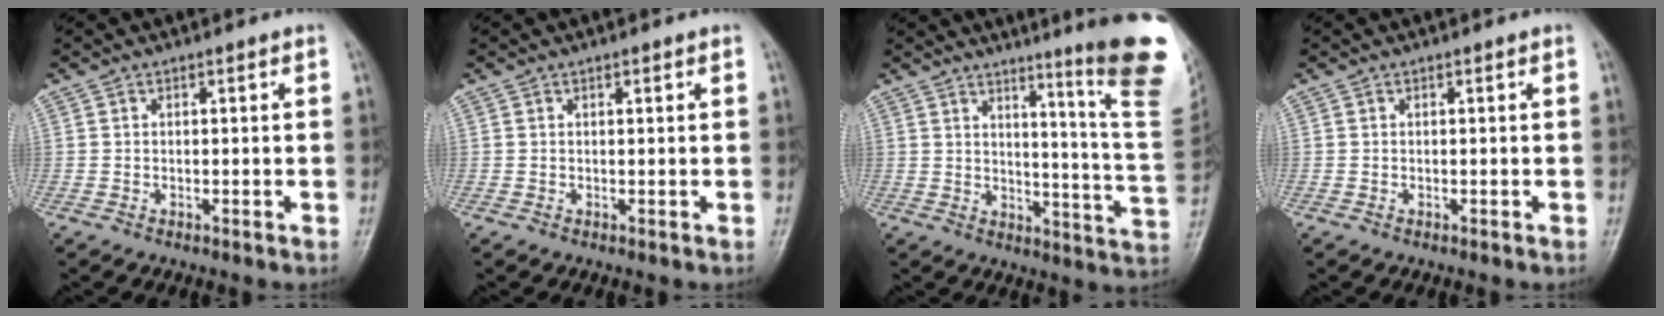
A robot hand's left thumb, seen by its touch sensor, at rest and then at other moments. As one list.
[{"total": 0.6, "force": [0.4, 0.2, 0.5], "torque": [-0.009, -0.001, 0.005]}, {"total": 18.9, "force": [11.2, 0.9, 15.2], "torque": [-0.170, -0.089, 0.139]}, {"total": 0.0}]